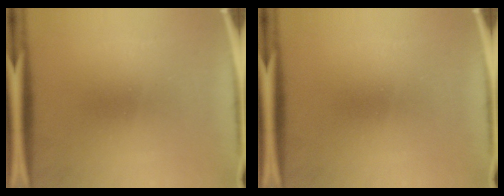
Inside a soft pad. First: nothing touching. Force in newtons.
{"total": 0.0}